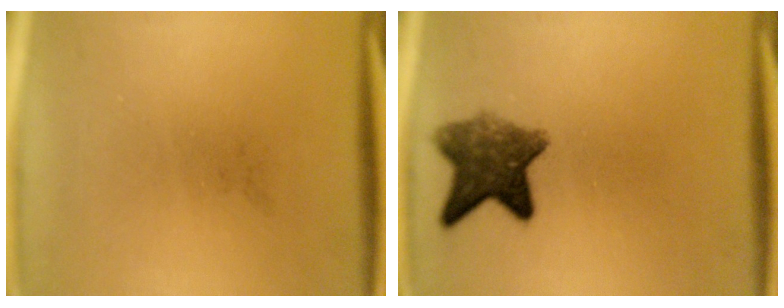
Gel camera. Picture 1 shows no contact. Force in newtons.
{"total": 7.5}